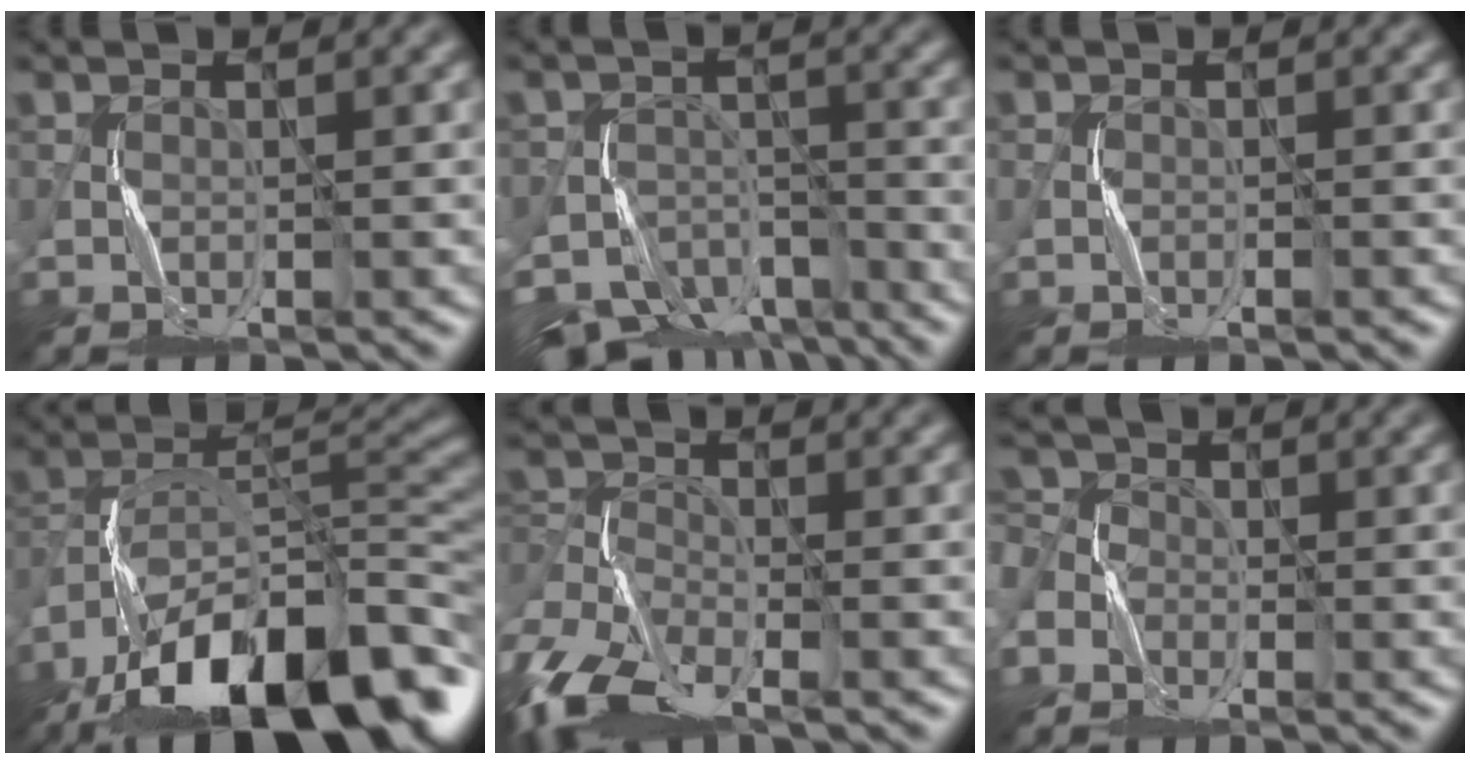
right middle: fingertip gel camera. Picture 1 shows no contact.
{"total": 10.2, "force": [-8.5, 4.9, 2.6], "torque": [-0.034, -0.022, -0.122]}
{"total": 0.6, "force": [-0.4, 0.4, 0.3], "torque": [-0.005, -0.001, -0.008]}
{"total": 17.5, "force": [-10.8, 6.5, 12.1], "torque": [-0.223, 0.020, -0.191]}
{"total": 9.4, "force": [-6.4, 4.1, 5.5], "torque": [-0.116, -0.024, -0.128]}
{"total": 4.4, "force": [-2.0, 3.4, 2.1], "torque": [-0.038, -0.001, -0.045]}